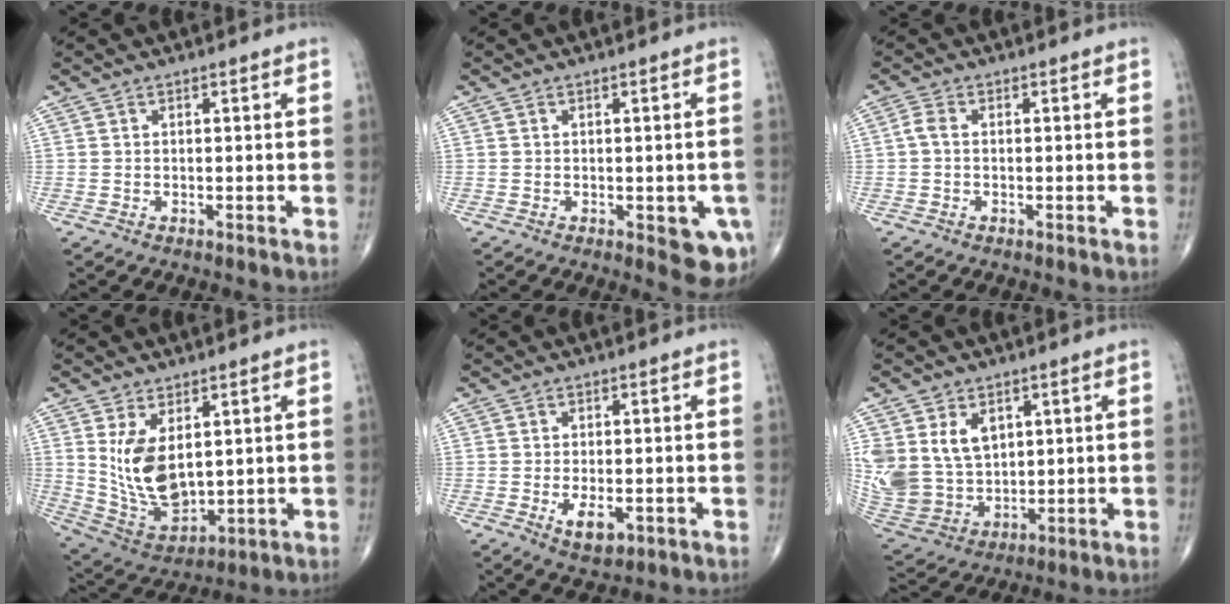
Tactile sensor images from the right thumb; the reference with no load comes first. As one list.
[{"total": 6.5, "force": [-2.0, 2.6, 5.6], "torque": [-0.044, -0.007, -0.020]}, {"total": 1.9, "force": [-0.2, 1.0, 1.5], "torque": [-0.033, 0.001, -0.009]}, {"total": 12.3, "force": [2.7, 6.9, 9.8], "torque": [-0.167, -0.022, 0.074]}, {"total": 5.0, "force": [-1.5, 2.6, 4.0], "torque": [-0.062, -0.005, -0.018]}, {"total": 15.2, "force": [4.5, 11.4, 8.9], "torque": [-0.181, -0.010, 0.117]}]